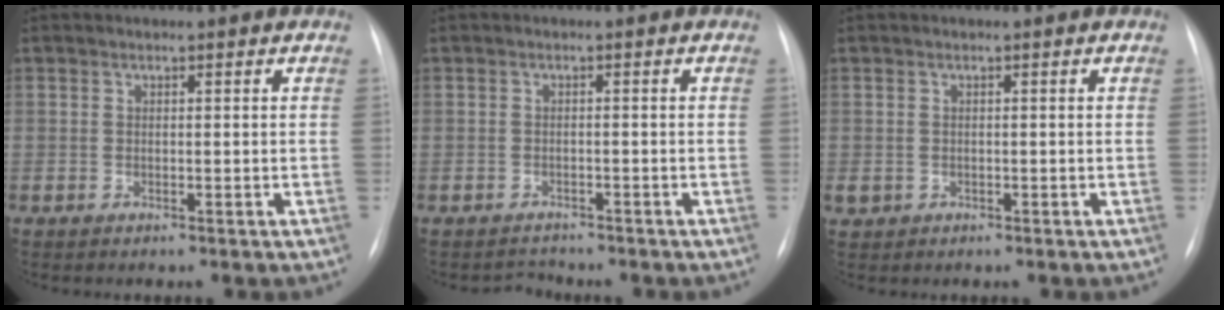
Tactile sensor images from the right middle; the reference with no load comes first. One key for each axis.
{"total": 1.8, "fx": -1.5, "fy": 0.6, "fz": -0.6, "tx": 0.006, "ty": -0.004, "tz": -0.024}
{"total": 1.5, "fx": -0.4, "fy": 1.4, "fz": 0.5, "tx": -0.010, "ty": 0.005, "tz": 0.003}